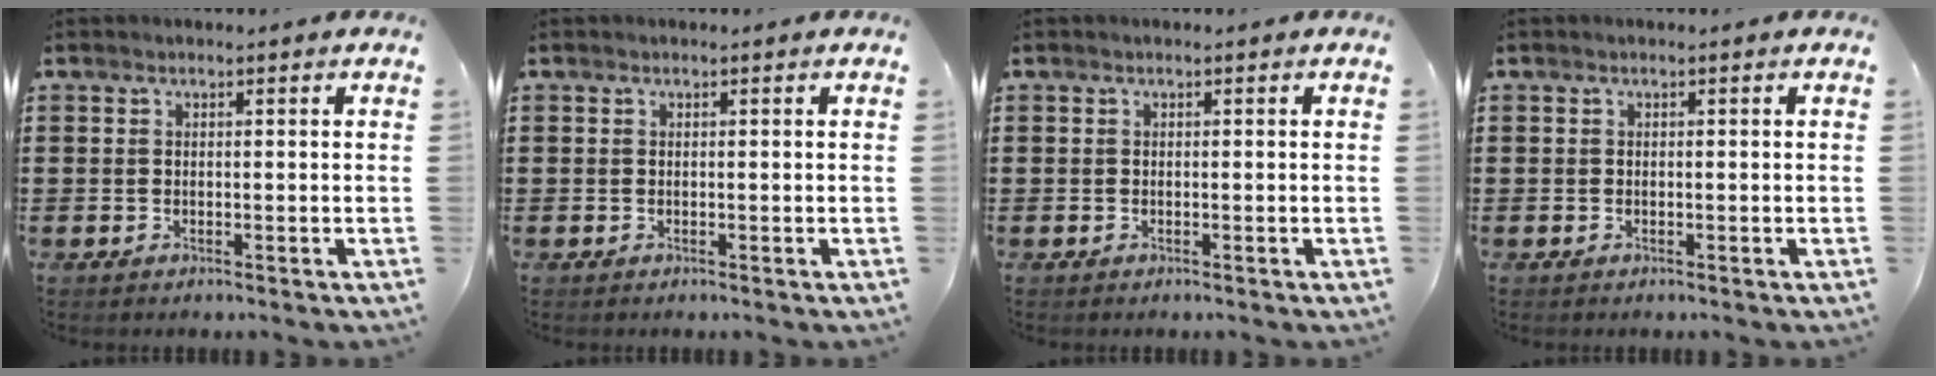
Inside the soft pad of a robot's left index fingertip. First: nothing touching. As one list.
[{"total": 0.0}, {"total": 0.0}, {"total": 0.0}]